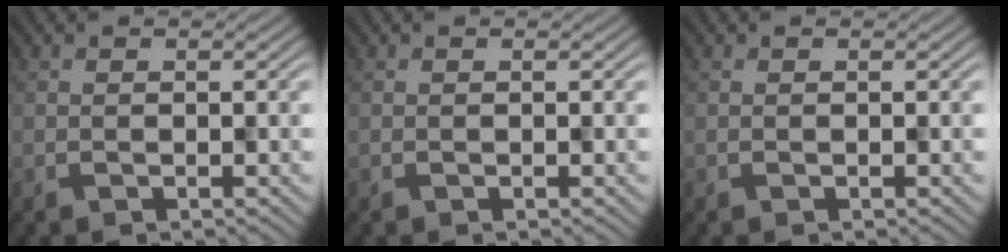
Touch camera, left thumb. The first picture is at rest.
{"total": 0.0}
{"total": 0.0}